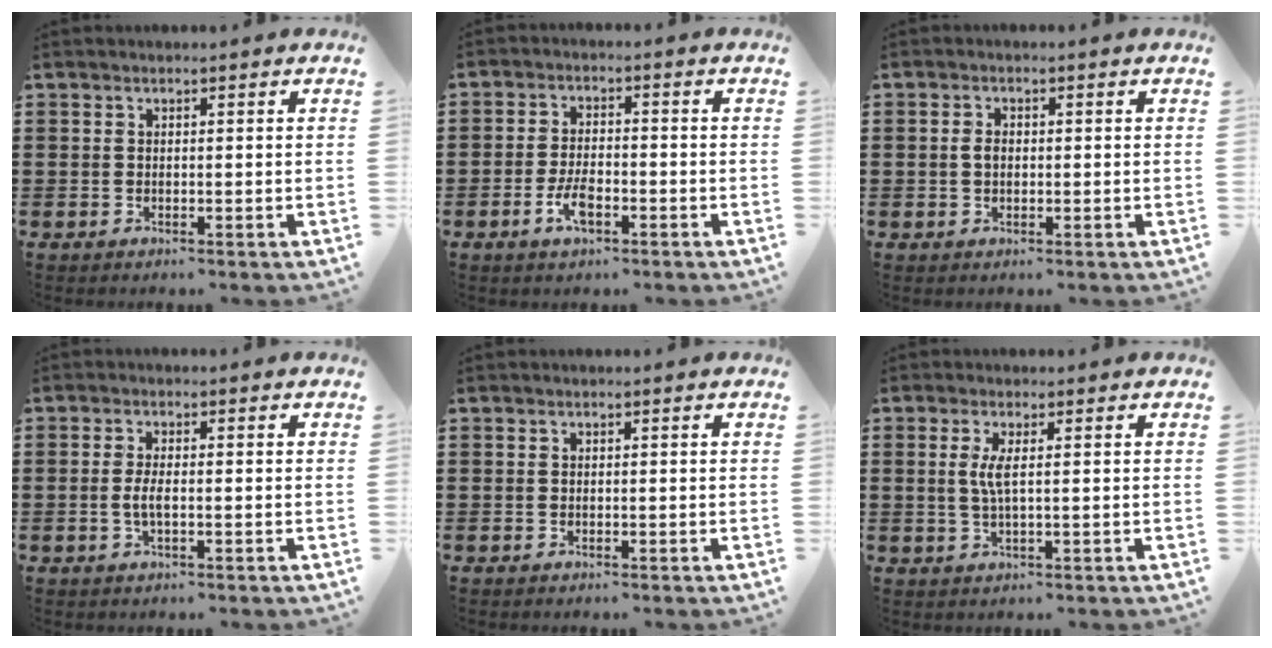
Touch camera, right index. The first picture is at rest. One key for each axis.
{"total": 4.5, "fx": -2.0, "fy": 2.0, "fz": 3.5, "tx": -0.080, "ty": -0.003, "tz": -0.041}
{"total": 1.7, "fx": -0.1, "fy": 1.0, "fz": 1.4, "tx": -0.028, "ty": 0.006, "tz": -0.002}
{"total": 2.7, "fx": -0.5, "fy": 0.6, "fz": 2.6, "tx": -0.062, "ty": -0.008, "tz": -0.014}
{"total": 0.0}
{"total": 2.9, "fx": 0.4, "fy": 0.1, "fz": 2.9, "tx": -0.065, "ty": -0.007, "tz": 0.002}